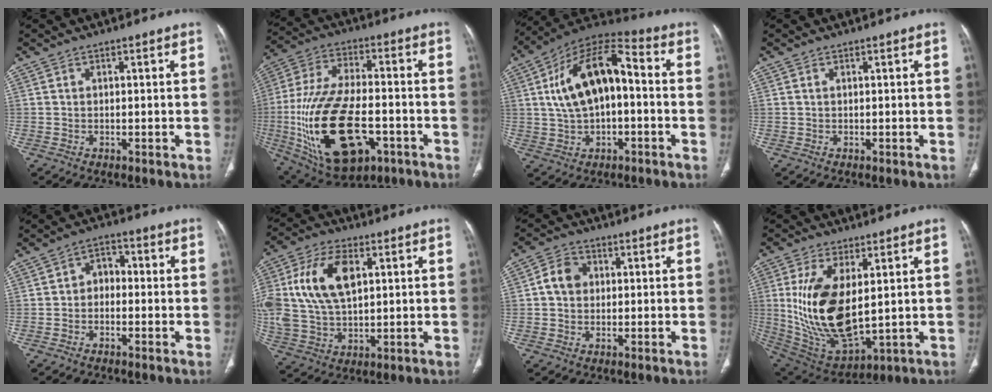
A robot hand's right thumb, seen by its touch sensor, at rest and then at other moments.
{"total": 25.6, "force": [-7.2, 13.1, 20.8], "torque": [-0.426, 0.009, -0.104]}
{"total": 16.1, "force": [1.0, 8.2, 13.8], "torque": [-0.238, 0.045, 0.010]}
{"total": 0.0}
{"total": 4.2, "force": [-0.6, 3.2, 2.6], "torque": [-0.022, 0.022, -0.023]}
{"total": 16.7, "force": [4.1, 9.8, 12.9], "torque": [-0.267, 0.004, 0.079]}
{"total": 4.8, "force": [0.4, 4.0, 2.6], "torque": [-0.036, 0.011, 0.001]}
{"total": 18.0, "force": [2.2, 8.6, 15.7], "torque": [-0.307, -0.022, 0.065]}